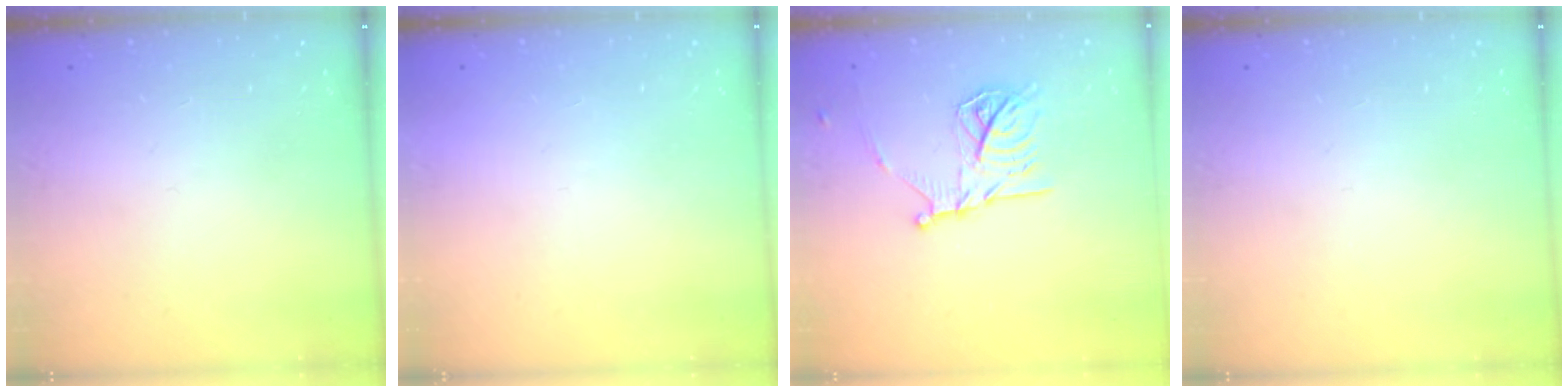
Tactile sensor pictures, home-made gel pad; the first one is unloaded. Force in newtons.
{"total": 1.5, "press": 1.5, "slide": 0.1}
{"total": 14.9, "press": 14.9, "slide": 0.4}
{"total": 0.0}